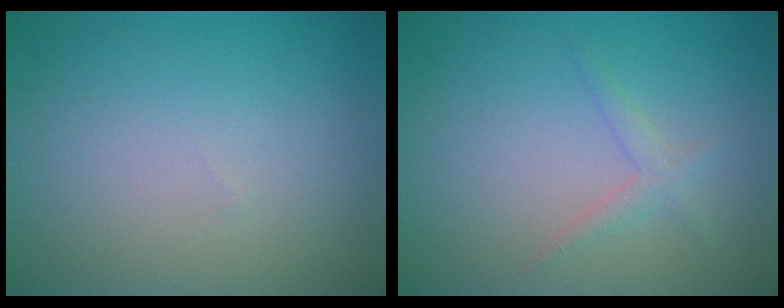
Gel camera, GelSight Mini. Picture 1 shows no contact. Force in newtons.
{"total": 1.3, "press": 1.3, "slide": 0.1}